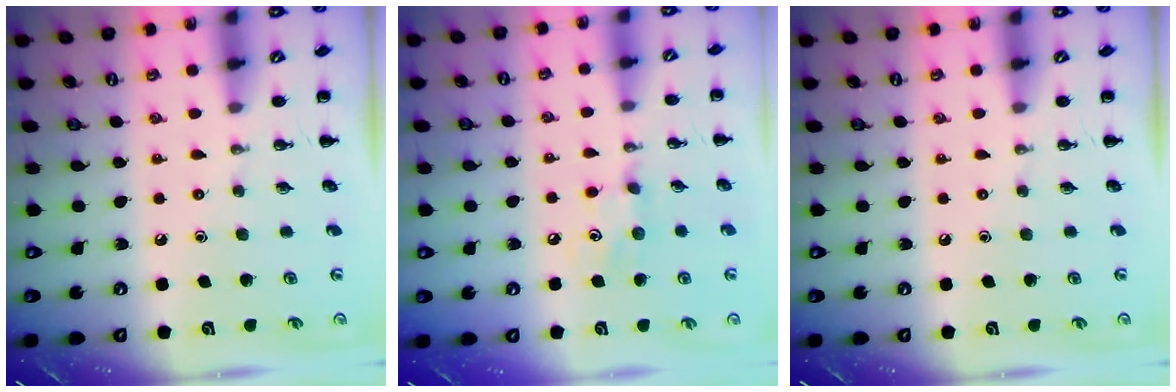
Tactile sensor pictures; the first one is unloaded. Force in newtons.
{"total": 8.0, "press": 7.9, "slide": 1.3}
{"total": 0.0}